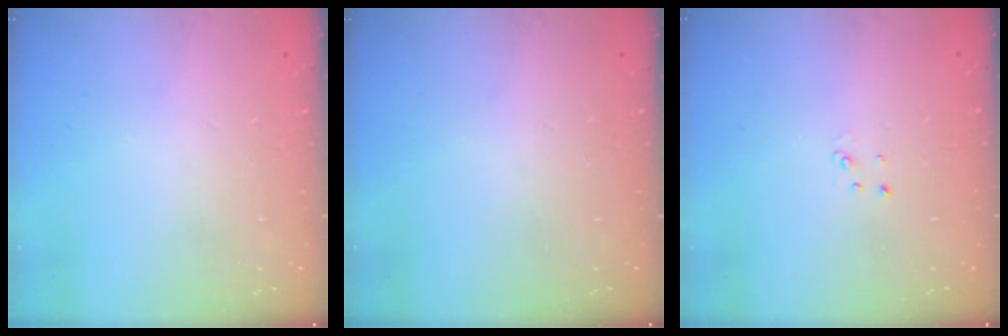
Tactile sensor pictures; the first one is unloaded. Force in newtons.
{"total": 0.0}
{"total": 2.0, "press": 2.0, "slide": 0.2}